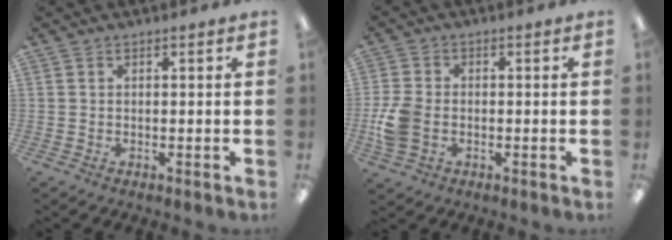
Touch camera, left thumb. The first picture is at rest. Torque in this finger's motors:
{"motor_torque": [-0.05, 0.16, 0.64, -0.64, 0.09]}